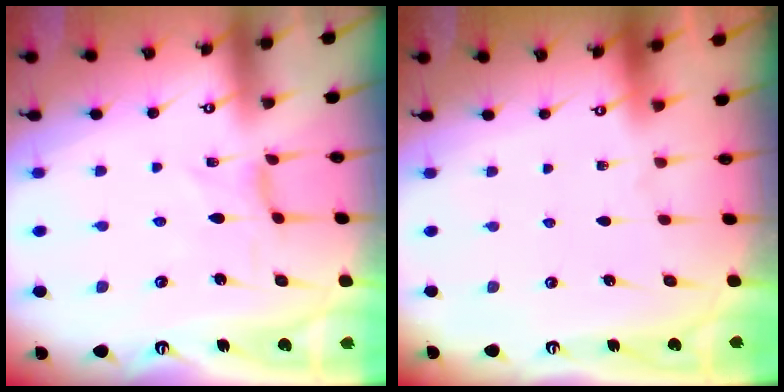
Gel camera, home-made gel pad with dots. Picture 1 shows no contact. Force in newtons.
{"total": 0.0}